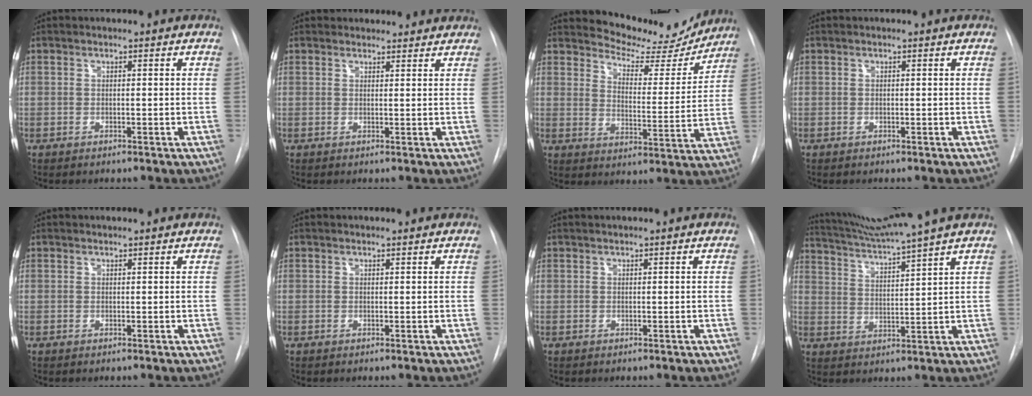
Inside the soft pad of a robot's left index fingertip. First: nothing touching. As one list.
[{"total": 5.3, "force": [5.0, 1.7, 0.4], "torque": [0.002, 0.018, 0.053]}, {"total": 12.3, "force": [11.8, 2.8, 1.6], "torque": [-0.022, -0.033, 0.158]}, {"total": 0.0}, {"total": 1.4, "force": [1.3, 0.2, 0.3], "torque": [-0.007, 0.018, 0.020]}, {"total": 1.8, "force": [1.8, 0.2, 0.3], "torque": [-0.008, 0.019, 0.025]}, {"total": 0.5, "force": [0.5, -0.2, 0.2], "torque": [-0.005, 0.005, 0.013]}, {"total": 10.6, "force": [9.4, -2.9, 3.9], "torque": [-0.079, -0.010, 0.163]}]